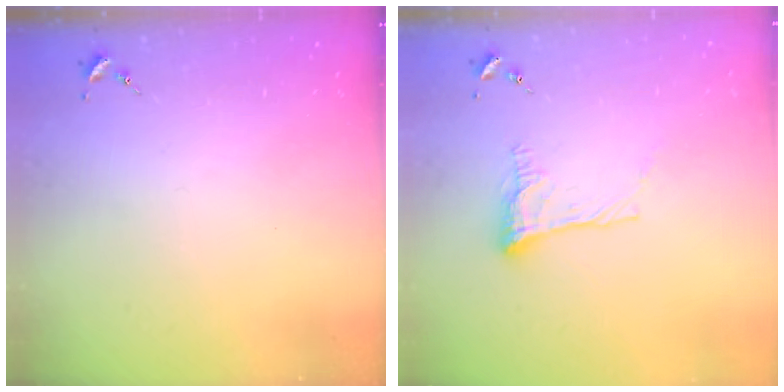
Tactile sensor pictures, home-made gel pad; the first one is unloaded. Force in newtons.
{"total": 9.4, "press": 9.4, "slide": 0.7}